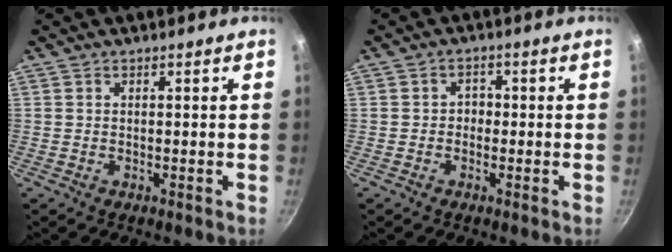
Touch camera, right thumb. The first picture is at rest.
{"total": 2.1, "force": [-0.5, 1.8, 1.0], "torque": [0.000, 0.008, -0.011]}